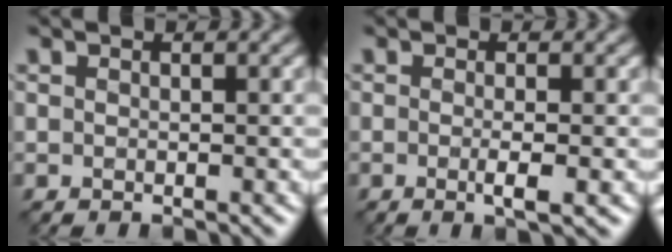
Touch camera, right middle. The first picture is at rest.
{"total": 2.2, "force": [-0.3, 0.5, 2.1], "torque": [-0.032, -0.002, -0.007]}